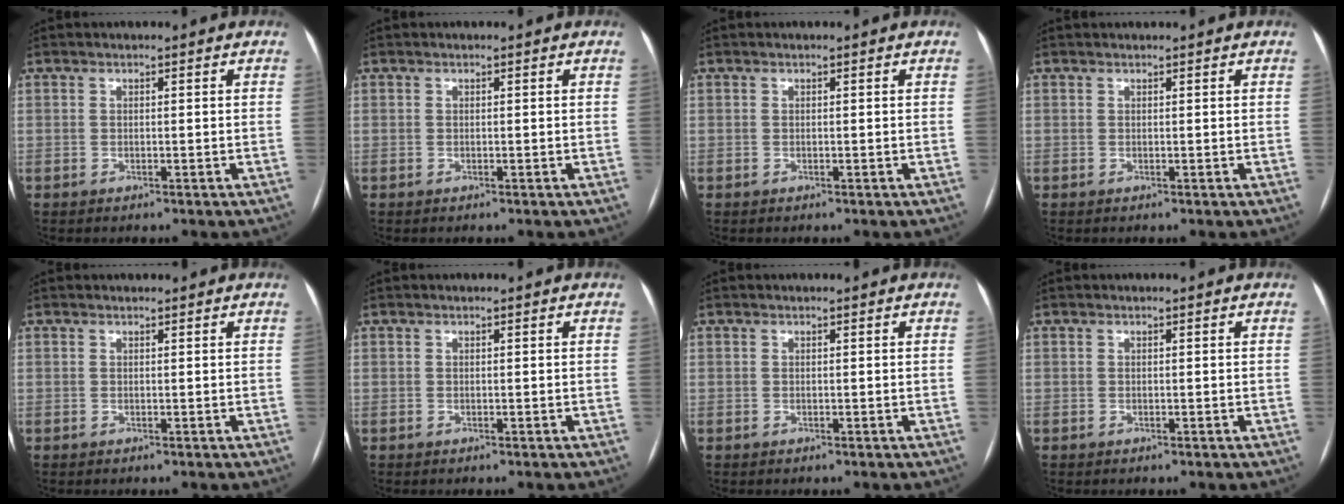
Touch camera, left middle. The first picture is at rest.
{"total": 0.0}
{"total": 0.0}
{"total": 1.4, "force": [1.3, 0.1, 0.4], "torque": [-0.005, 0.024, 0.022]}
{"total": 0.7, "force": [0.7, 0.2, 0.1], "torque": [-0.007, 0.009, 0.012]}
{"total": 0.0}
{"total": 0.0}
{"total": 0.0}